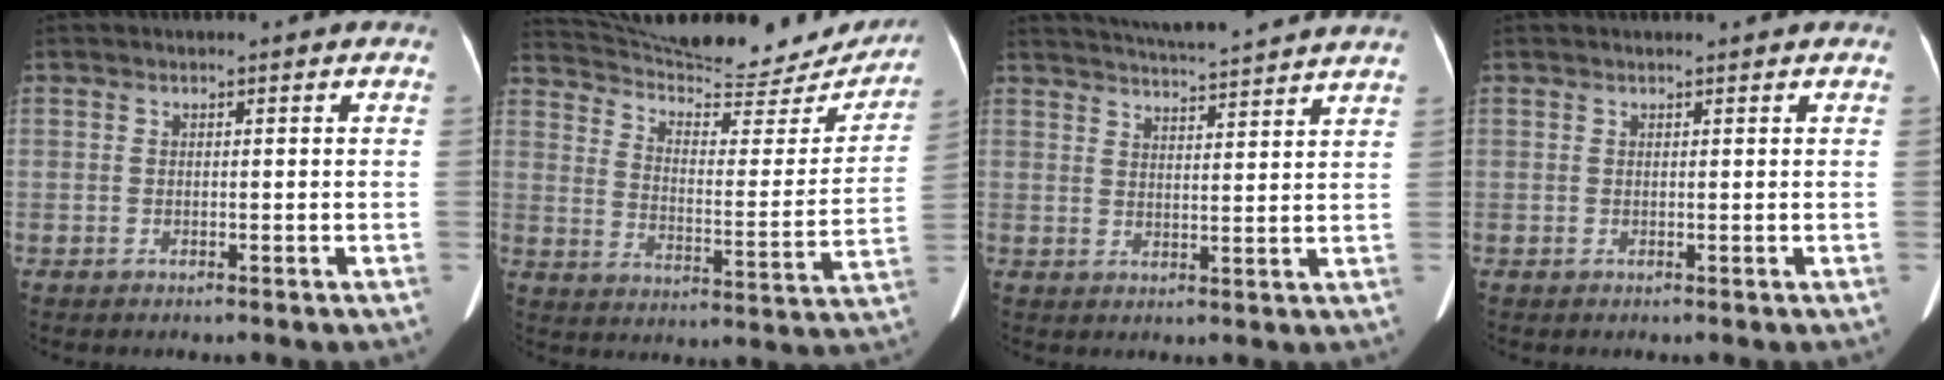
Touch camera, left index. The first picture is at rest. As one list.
[{"total": 25.7, "force": [23.9, 5.2, 7.8], "torque": [-0.127, -0.049, 0.318]}, {"total": 14.4, "force": [13.4, -0.4, 5.1], "torque": [-0.091, 0.003, 0.177]}, {"total": 1.4, "force": [1.3, 0.1, 0.4], "torque": [-0.009, 0.010, 0.020]}]